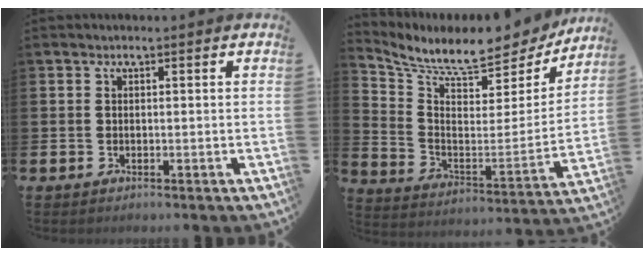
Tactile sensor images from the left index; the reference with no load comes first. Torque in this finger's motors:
{"motor_torque": [1.05, -1.09, 0.64, 0.15]}